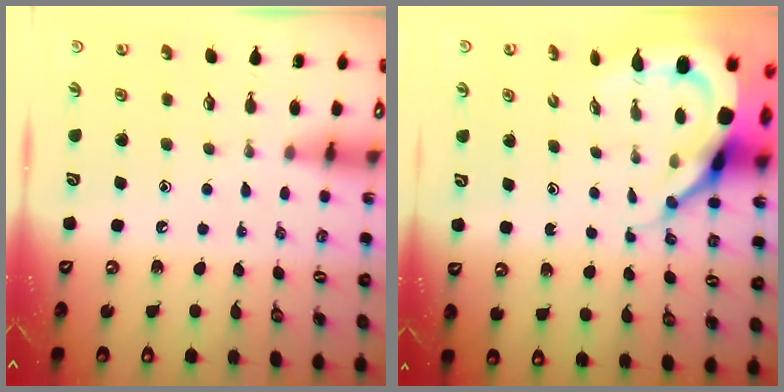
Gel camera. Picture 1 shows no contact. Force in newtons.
{"total": 9.5, "press": 9.5, "slide": 1.0}